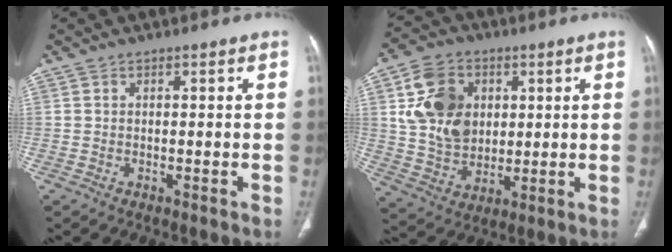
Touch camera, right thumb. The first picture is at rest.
{"total": 14.3, "force": [3.5, 11.0, 8.4], "torque": [-0.123, -0.007, 0.069]}